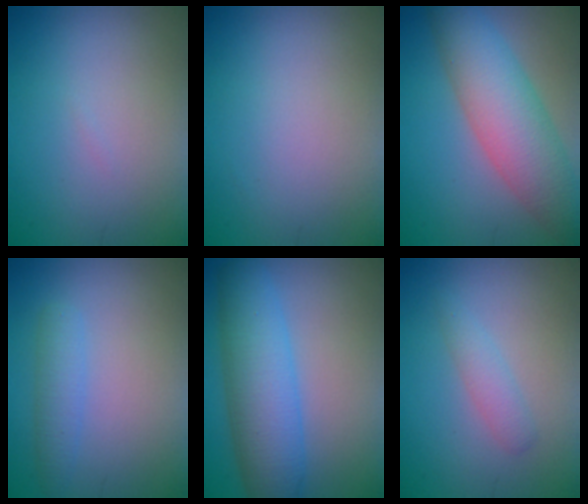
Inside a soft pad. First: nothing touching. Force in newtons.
{"total": 0.0}
{"total": 7.8, "press": 7.8, "slide": 0.5}
{"total": 2.2, "press": 2.2, "slide": 0.1}
{"total": 7.4, "press": 7.4, "slide": 0.2}
{"total": 1.7, "press": 1.7, "slide": 0.0}